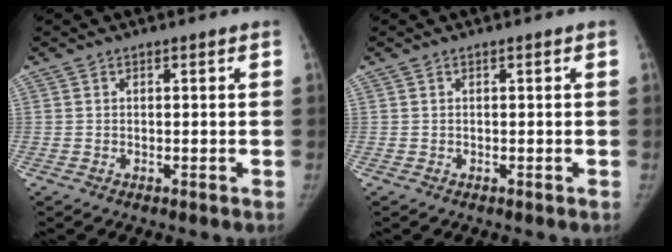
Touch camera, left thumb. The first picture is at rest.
{"total": 0.0}